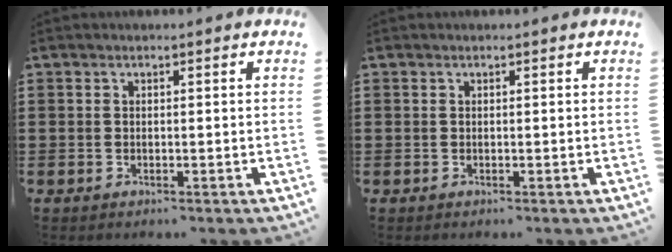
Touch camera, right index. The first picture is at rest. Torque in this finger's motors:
{"motor_torque": [-0.49, 0.58, -0.09, -0.01]}